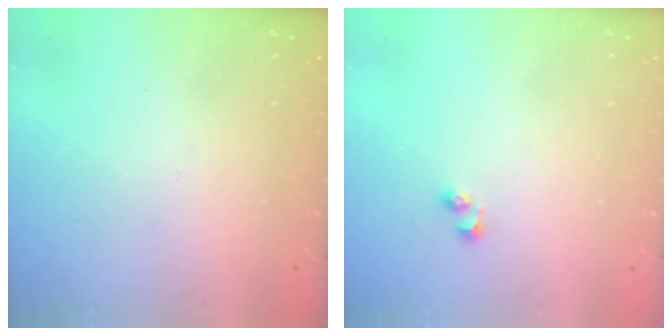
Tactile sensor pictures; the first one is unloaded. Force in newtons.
{"total": 2.6, "press": 2.3, "slide": 1.2}